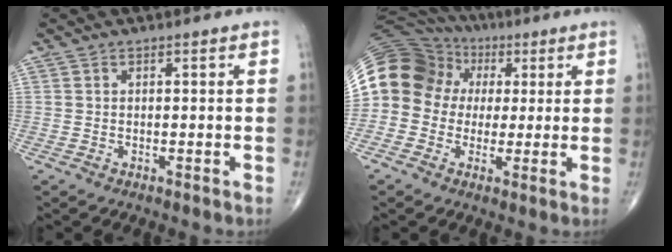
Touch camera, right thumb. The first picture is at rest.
{"total": 18.9, "force": [2.3, 16.6, 8.7], "torque": [-0.184, 0.060, 0.041]}